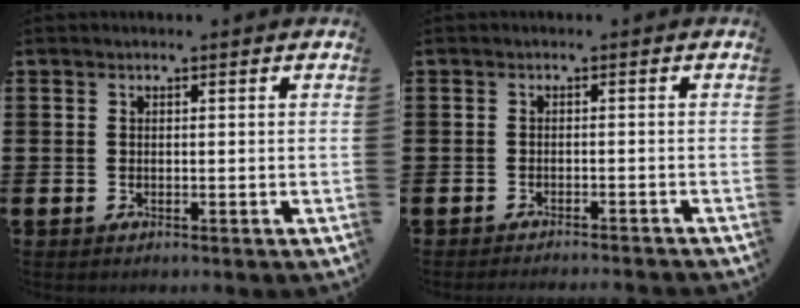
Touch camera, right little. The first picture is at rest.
{"total": 1.1, "force": [-1.1, -0.2, 0.0], "torque": [0.001, 0.002, -0.022]}